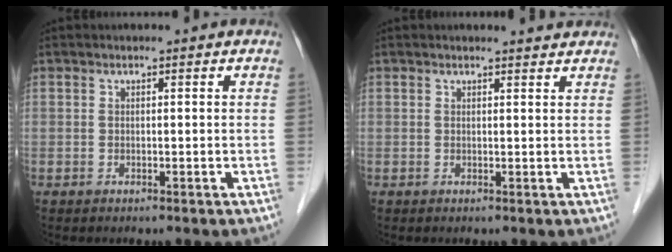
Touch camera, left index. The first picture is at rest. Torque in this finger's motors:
{"motor_torque": [0.56, -0.46, -0.02, -0.01]}